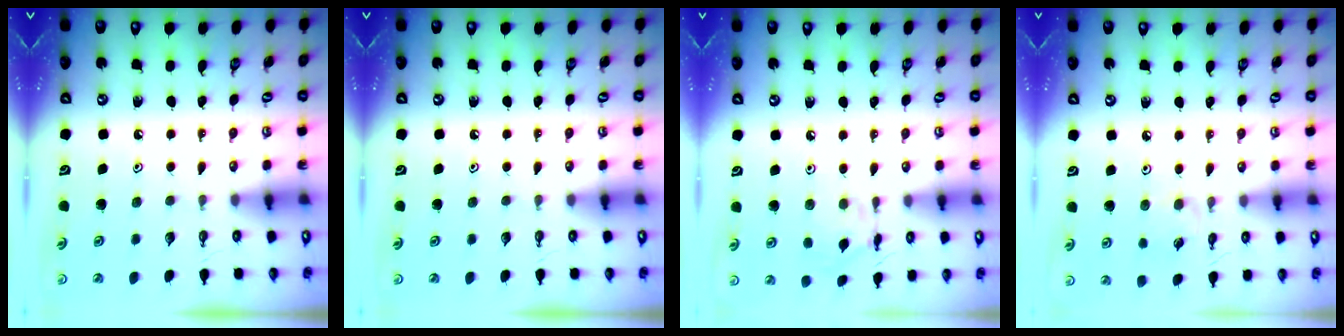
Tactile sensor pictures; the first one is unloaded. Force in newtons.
{"total": 0.0}
{"total": 7.3, "press": 7.2, "slide": 0.4}
{"total": 6.5, "press": 6.4, "slide": 0.6}